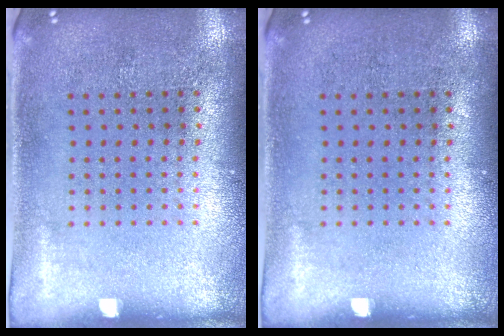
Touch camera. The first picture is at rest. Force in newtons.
{"total": 0.0}